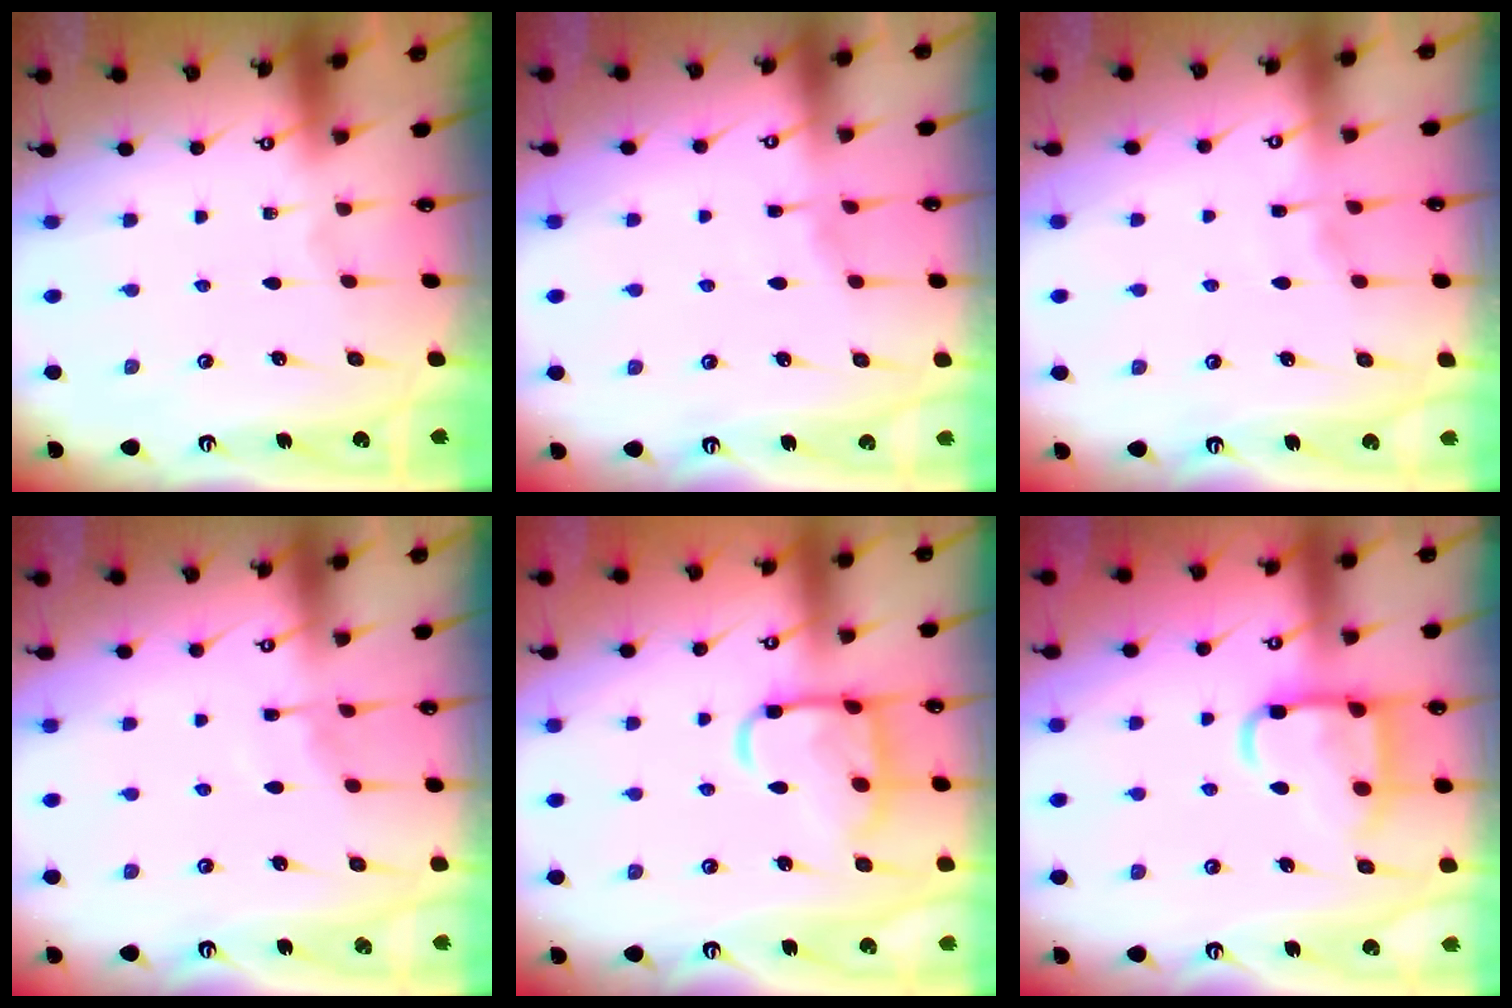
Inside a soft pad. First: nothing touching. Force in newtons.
{"total": 3.5, "press": 3.5, "slide": 0.5}
{"total": 1.7, "press": 1.7, "slide": 0.4}
{"total": 4.7, "press": 4.6, "slide": 0.6}
{"total": 13.8, "press": 13.7, "slide": 1.1}
{"total": 13.1, "press": 13.0, "slide": 1.5}